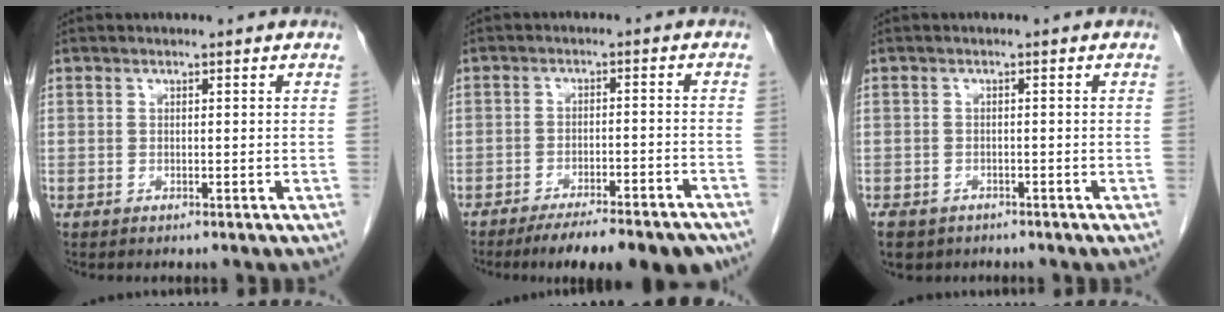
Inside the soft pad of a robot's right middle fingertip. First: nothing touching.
{"total": 13.6, "force": [-11.4, 2.0, 7.1], "torque": [-0.074, -0.003, -0.158]}
{"total": 6.1, "force": [-4.3, 3.8, 2.0], "torque": [-0.039, -0.004, -0.060]}